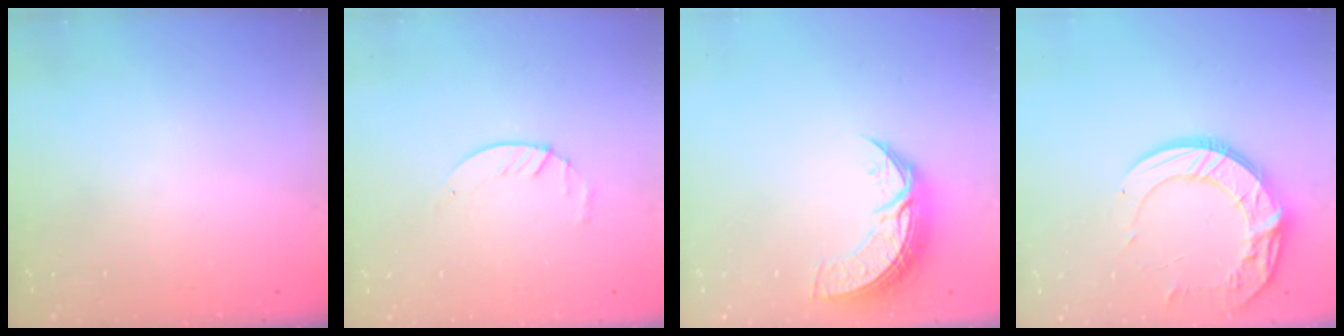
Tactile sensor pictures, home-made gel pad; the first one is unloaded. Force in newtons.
{"total": 2.9, "press": 2.9, "slide": 0.4}
{"total": 7.9, "press": 7.9, "slide": 0.6}
{"total": 13.6, "press": 13.5, "slide": 1.2}